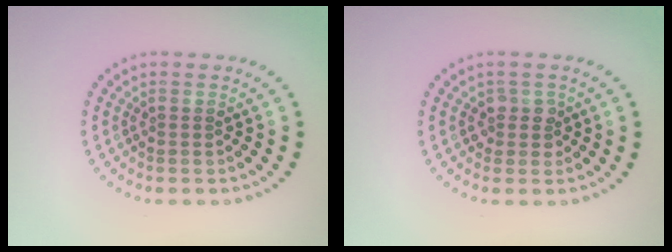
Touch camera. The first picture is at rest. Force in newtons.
{"total": 1.6, "press": 1.5, "slide": 0.7}